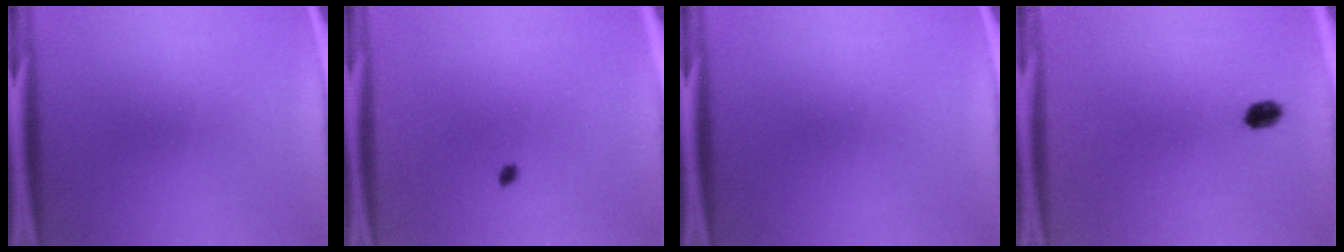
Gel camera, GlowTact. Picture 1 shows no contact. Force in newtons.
{"total": 0.8}
{"total": 0.0}
{"total": 2.4}